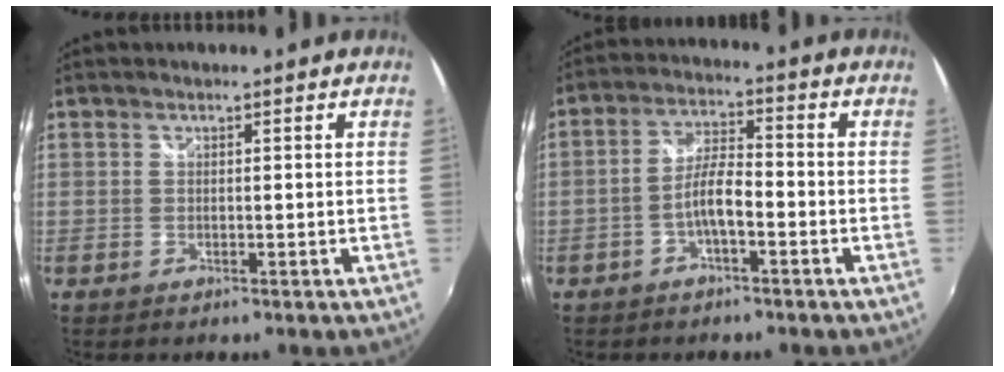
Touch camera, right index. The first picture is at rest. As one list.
[{"total": 5.4, "force": [-2.5, 1.3, 4.6], "torque": [-0.096, 0.011, -0.045]}]